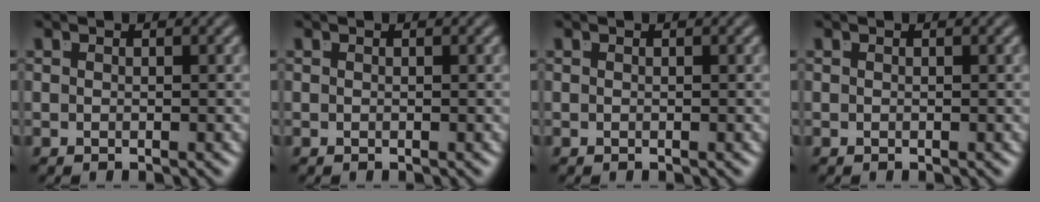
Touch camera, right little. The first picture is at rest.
{"total": 0.0}
{"total": 0.0}
{"total": 0.0}